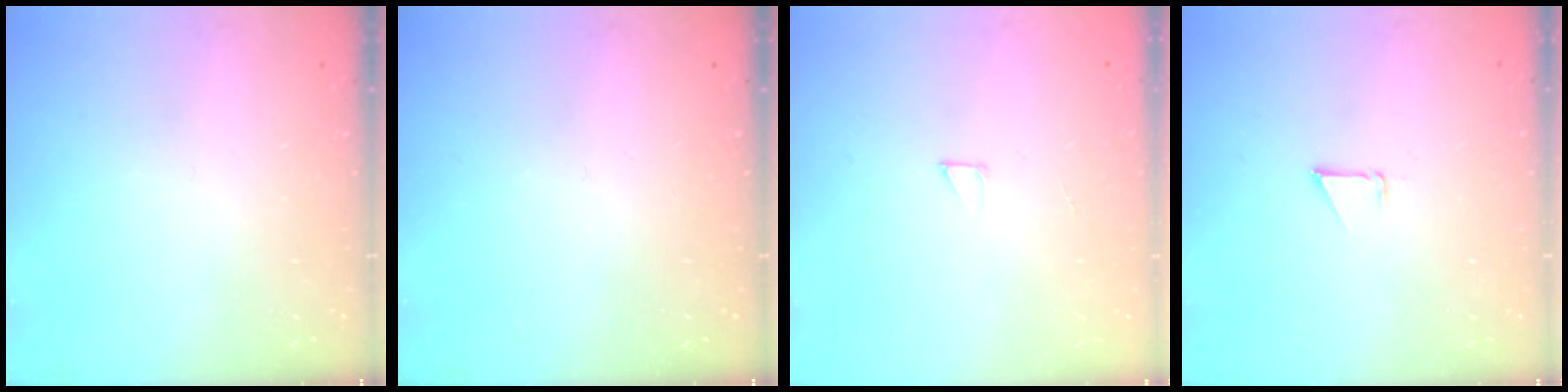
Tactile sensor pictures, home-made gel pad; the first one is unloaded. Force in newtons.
{"total": 0.0}
{"total": 2.0, "press": 2.0, "slide": 0.0}
{"total": 0.9, "press": 0.9, "slide": 0.1}